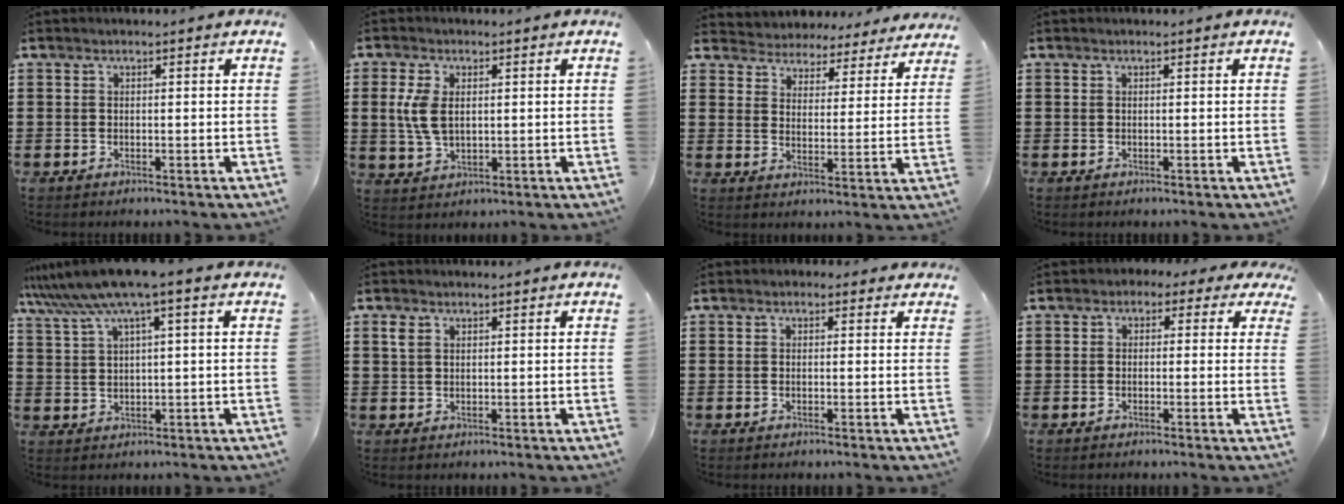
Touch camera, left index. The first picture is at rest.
{"total": 5.6, "force": [1.0, 3.2, 4.5], "torque": [-0.115, 0.002, 0.012]}
{"total": 4.5, "force": [4.4, 0.3, -0.8], "torque": [-0.011, -0.032, 0.075]}
{"total": 0.0}
{"total": 6.5, "force": [3.7, -0.1, 5.3], "torque": [-0.126, -0.022, 0.060]}
{"total": 1.9, "force": [0.9, 1.3, 1.1], "torque": [-0.027, 0.006, 0.016]}
{"total": 0.8, "force": [0.0, 0.8, 0.3], "torque": [-0.007, 0.006, -0.001]}
{"total": 1.7, "force": [-0.7, 1.4, 0.7], "torque": [-0.017, 0.011, -0.016]}